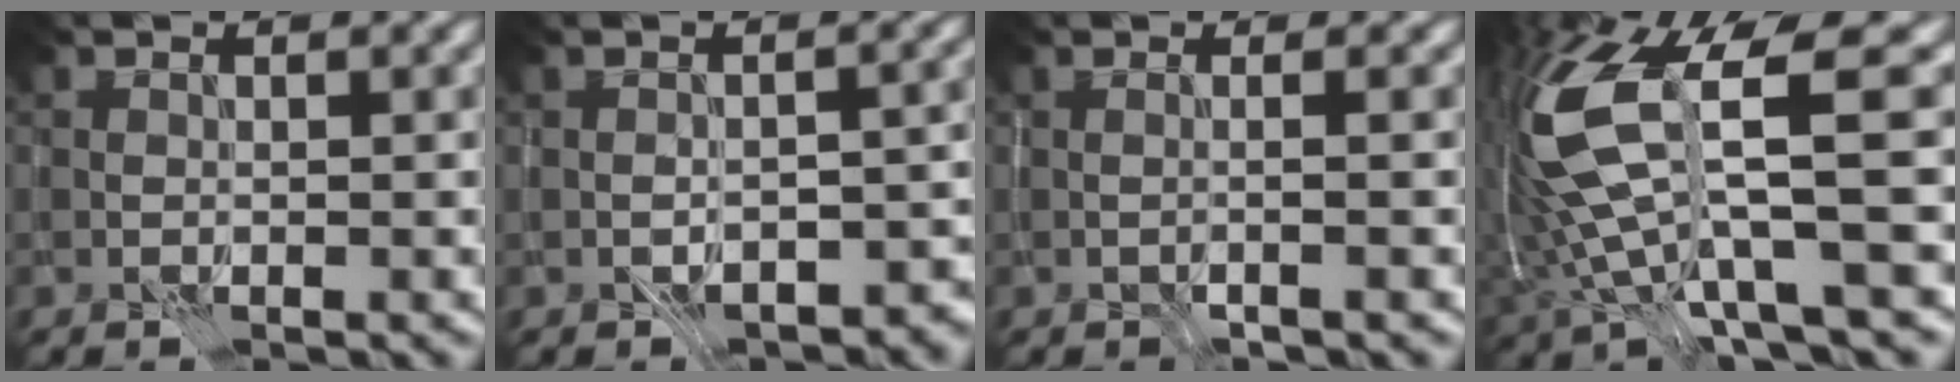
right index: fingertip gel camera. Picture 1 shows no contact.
{"total": 5.8, "force": [-3.8, 2.8, 3.4], "torque": [-0.034, 0.008, -0.047]}
{"total": 2.0, "force": [0.0, 0.7, 1.8], "torque": [-0.014, 0.002, -0.018]}
{"total": 11.5, "force": [0.5, 3.0, 11.1], "torque": [-0.231, -0.003, 0.018]}